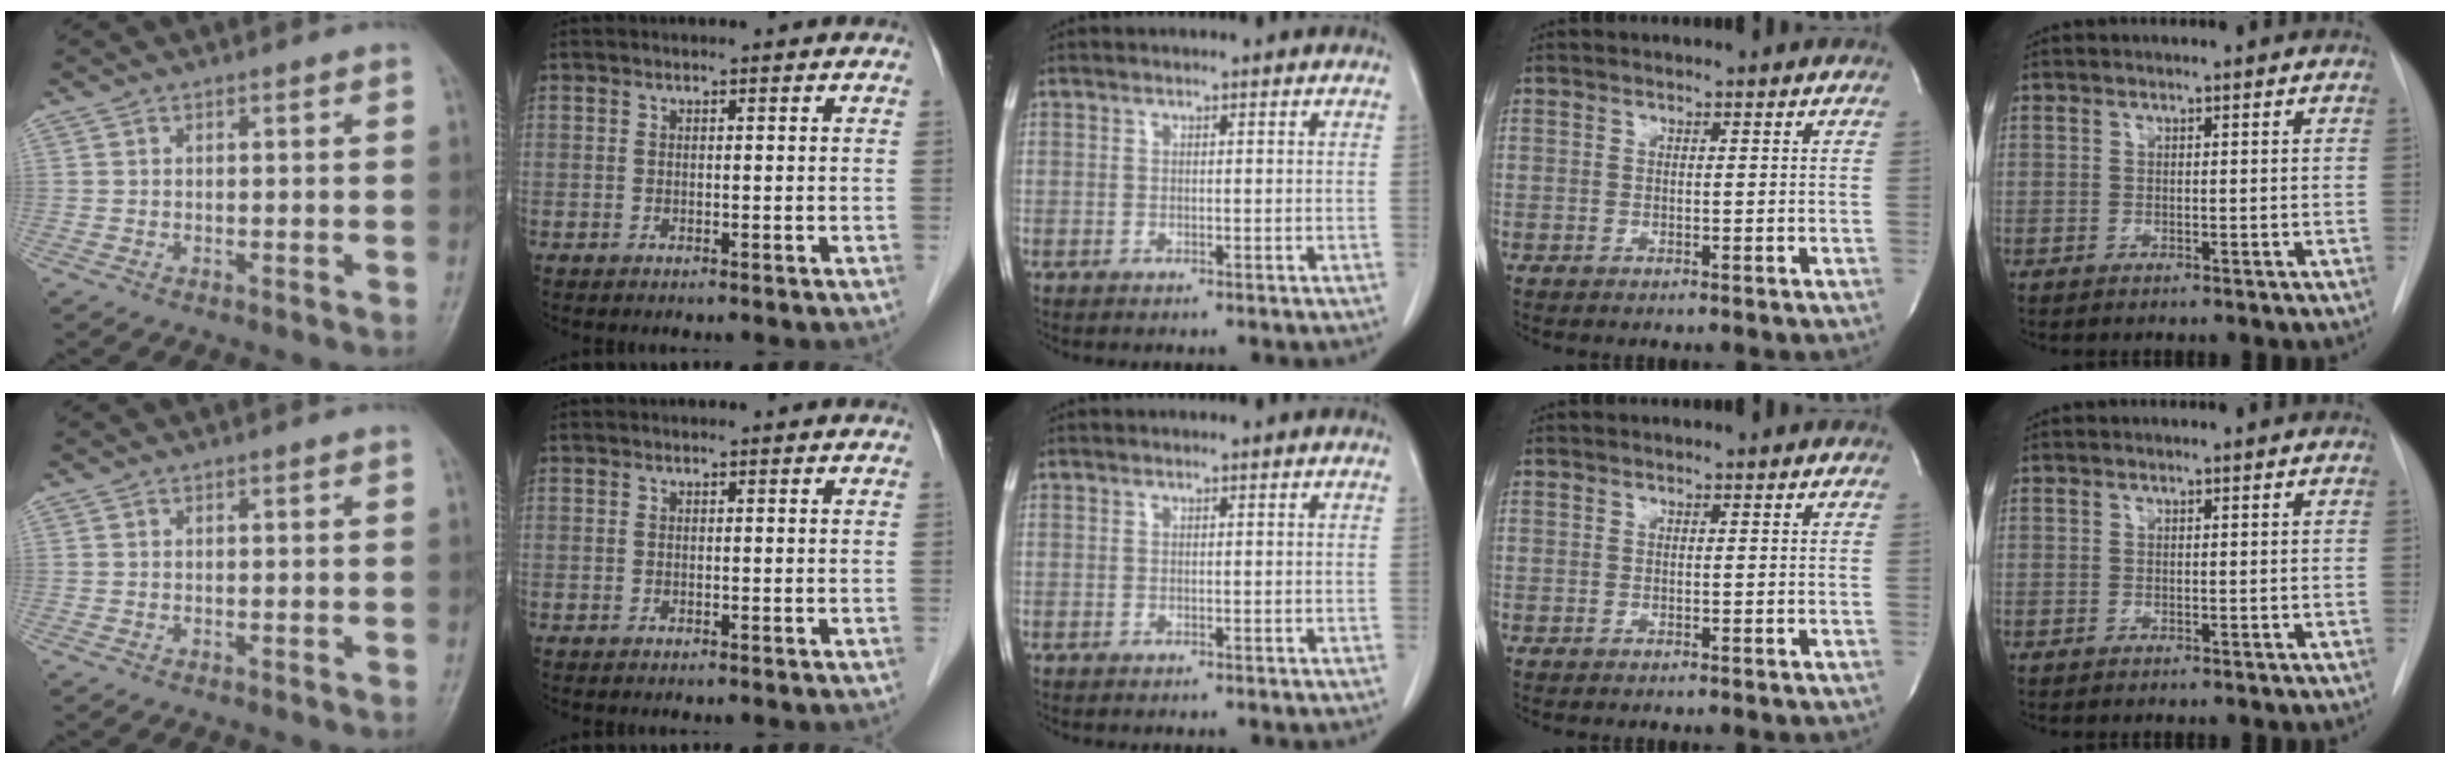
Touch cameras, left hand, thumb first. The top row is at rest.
{}